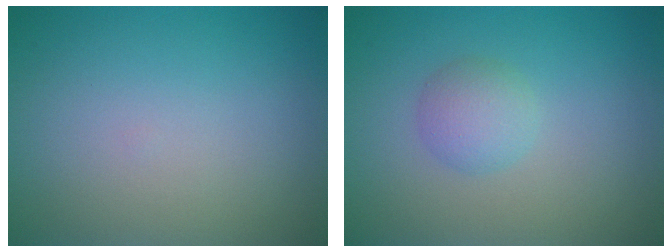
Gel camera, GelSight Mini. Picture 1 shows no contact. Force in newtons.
{"total": 2.1, "press": 2.1, "slide": 0.1}